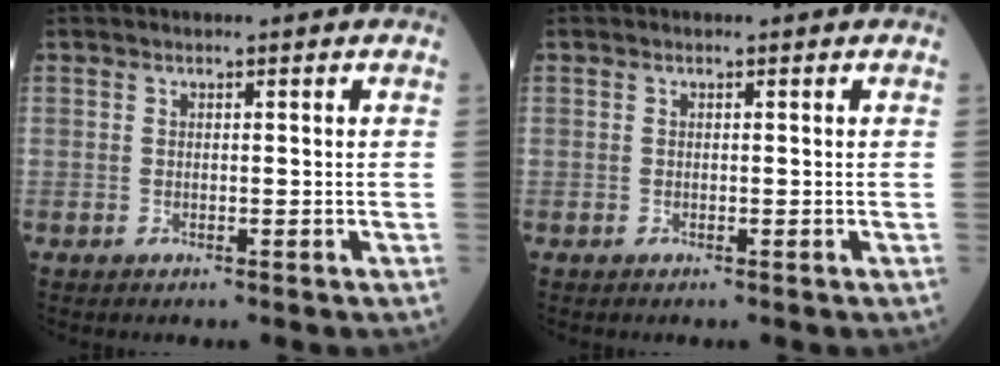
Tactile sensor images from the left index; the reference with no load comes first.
{"total": 0.0}